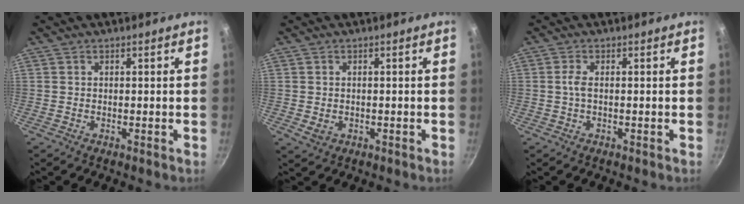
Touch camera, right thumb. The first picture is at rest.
{"total": 2.1, "force": [-0.3, 1.7, 1.3], "torque": [-0.021, -0.003, 0.000]}
{"total": 1.9, "force": [-0.1, 0.6, 1.7], "torque": [-0.045, 0.004, -0.005]}